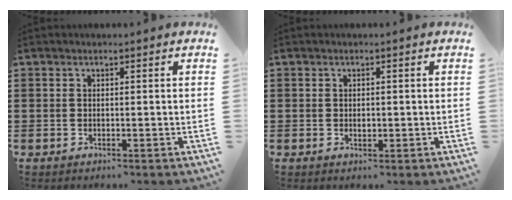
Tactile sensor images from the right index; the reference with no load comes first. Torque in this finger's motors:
{"motor_torque": [2.14, 0.00, 0.03, 0.01]}